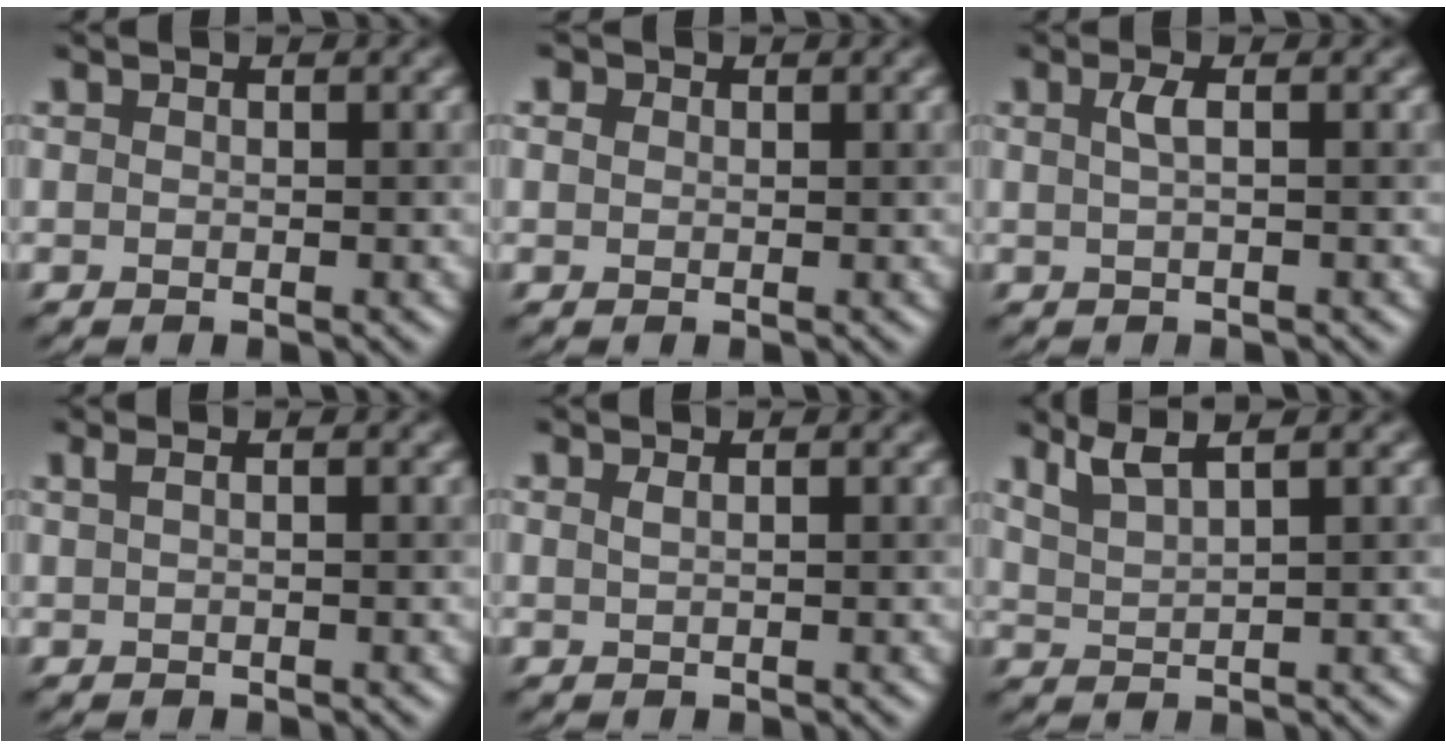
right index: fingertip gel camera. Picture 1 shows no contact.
{"total": 0.8, "force": [0.2, 0.7, 0.2], "torque": [-0.004, 0.002, 0.000]}
{"total": 1.6, "force": [0.3, 0.5, 1.5], "torque": [-0.029, 0.005, 0.003]}
{"total": 0.9, "force": [0.2, 0.3, 0.9], "torque": [-0.015, 0.001, 0.002]}
{"total": 0.9, "force": [0.4, 0.4, 0.7], "torque": [-0.009, 0.003, 0.004]}
{"total": 3.0, "force": [2.3, 0.5, 1.9], "torque": [-0.033, 0.011, 0.053]}